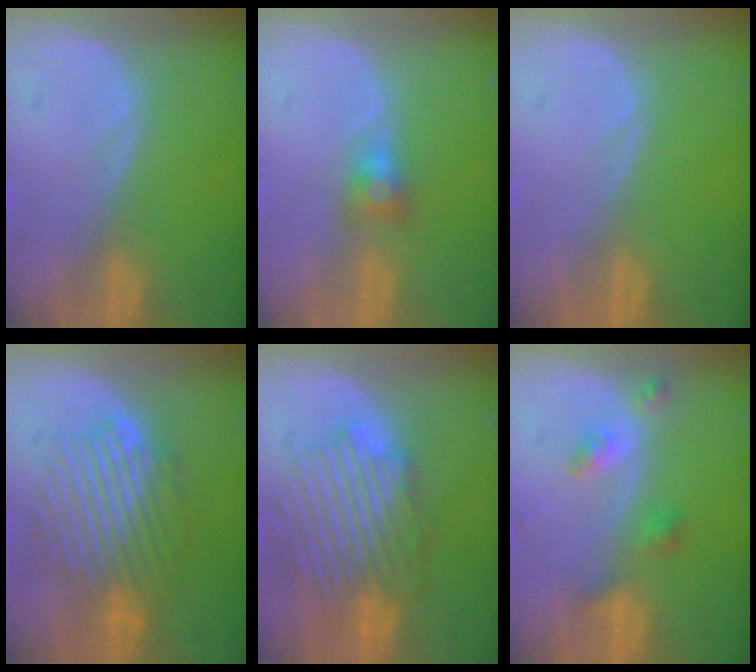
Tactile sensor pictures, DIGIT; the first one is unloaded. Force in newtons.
{"total": 2.9, "press": 2.5, "slide": 1.5}
{"total": 0.0}
{"total": 9.2, "press": 8.3, "slide": 3.9}
{"total": 8.9, "press": 8.8, "slide": 1.4}
{"total": 3.5, "press": 3.5, "slide": 0.4}